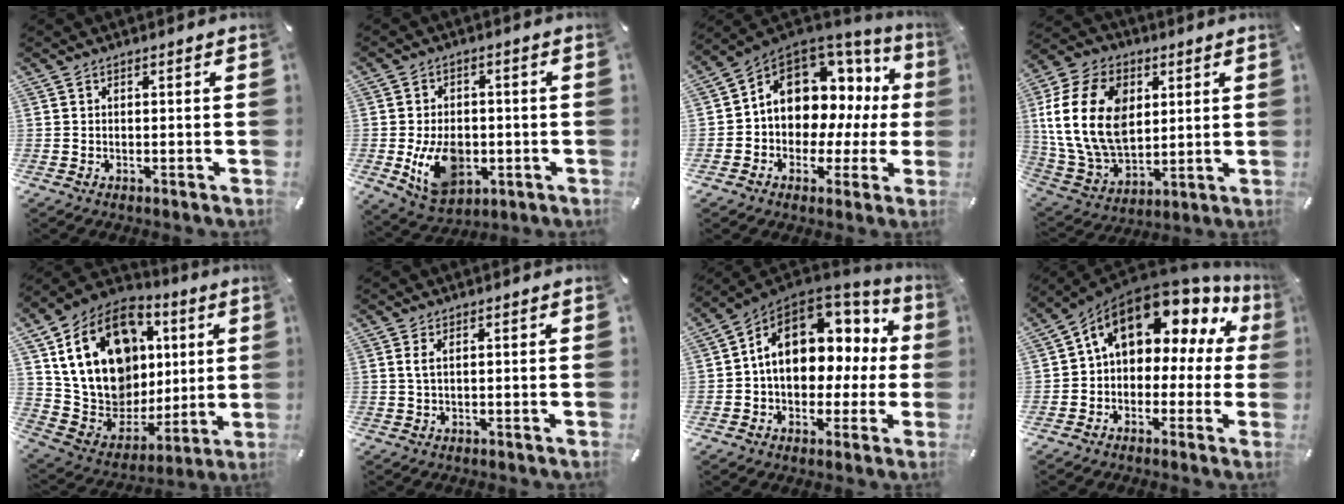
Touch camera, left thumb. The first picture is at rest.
{"total": 12.0, "force": [-2.2, 8.6, 8.0], "torque": [-0.151, 0.001, -0.036]}
{"total": 10.8, "force": [3.7, 8.7, 5.2], "torque": [-0.094, -0.040, 0.070]}
{"total": 19.5, "force": [3.7, 14.4, 12.6], "torque": [-0.280, -0.006, 0.066]}
{"total": 22.5, "force": [6.5, 17.8, 12.2], "torque": [-0.226, -0.028, 0.141]}
{"total": 2.0, "force": [0.5, 0.4, 1.8], "torque": [-0.037, 0.002, 0.008]}
{"total": 15.0, "force": [3.2, 11.0, 9.8], "torque": [-0.145, -0.007, 0.064]}
{"total": 15.0, "force": [7.9, 9.1, 8.9], "torque": [-0.139, -0.052, 0.138]}